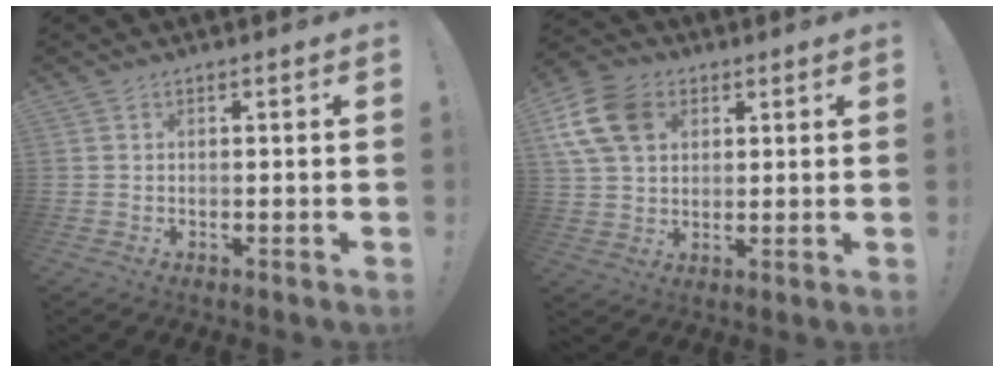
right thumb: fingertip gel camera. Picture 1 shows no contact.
{"total": 14.1, "force": [5.1, 10.4, 8.0], "torque": [-0.157, -0.011, 0.103]}